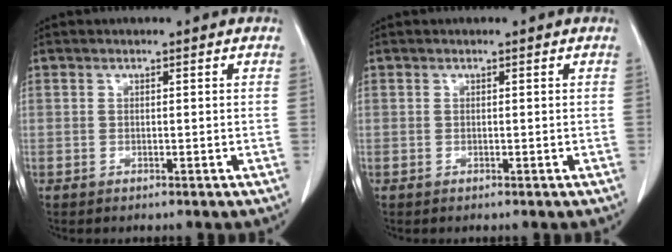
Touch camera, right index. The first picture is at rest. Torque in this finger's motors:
{"motor_torque": [0.00, 0.00, 0.00, 0.00]}